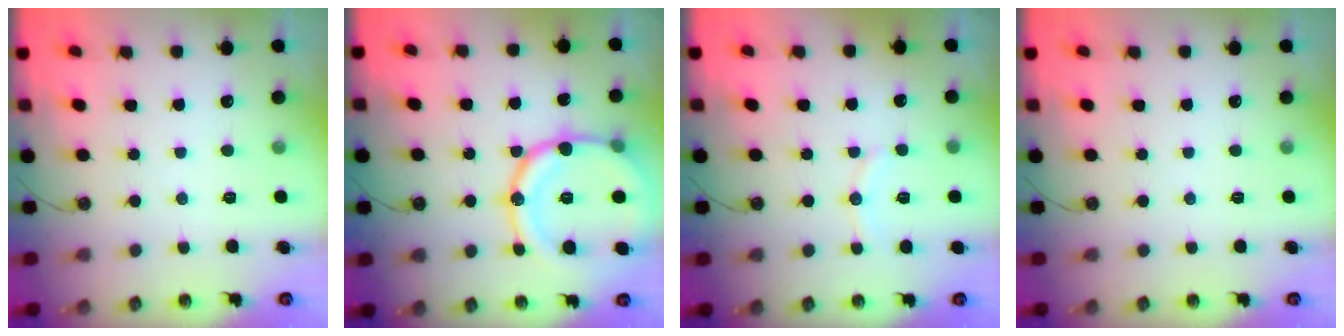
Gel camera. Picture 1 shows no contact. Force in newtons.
{"total": 21.3, "press": 21.0, "slide": 3.8}
{"total": 6.2, "press": 5.9, "slide": 1.9}
{"total": 0.0}